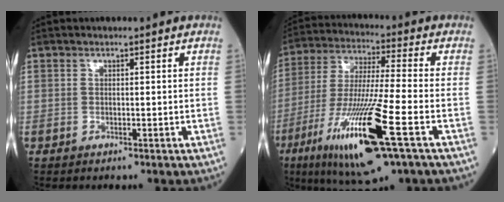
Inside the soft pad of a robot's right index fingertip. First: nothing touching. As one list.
[{"total": 18.4, "force": [-7.8, 0.9, 16.6], "torque": [-0.351, -0.044, -0.143]}]